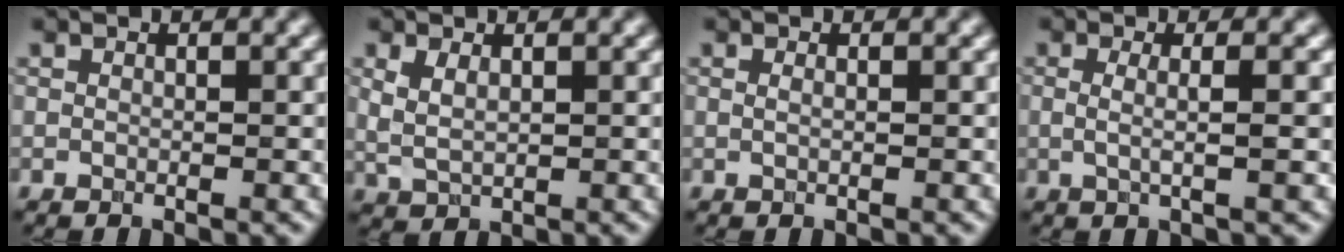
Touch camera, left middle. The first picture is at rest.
{"total": 2.2, "force": [0.8, 1.2, 1.7], "torque": [-0.041, -0.004, 0.021]}
{"total": 0.7, "force": [0.3, 0.3, 0.6], "torque": [-0.010, -0.003, 0.000]}
{"total": 2.8, "force": [0.0, 0.8, 2.7], "torque": [-0.046, -0.005, -0.006]}